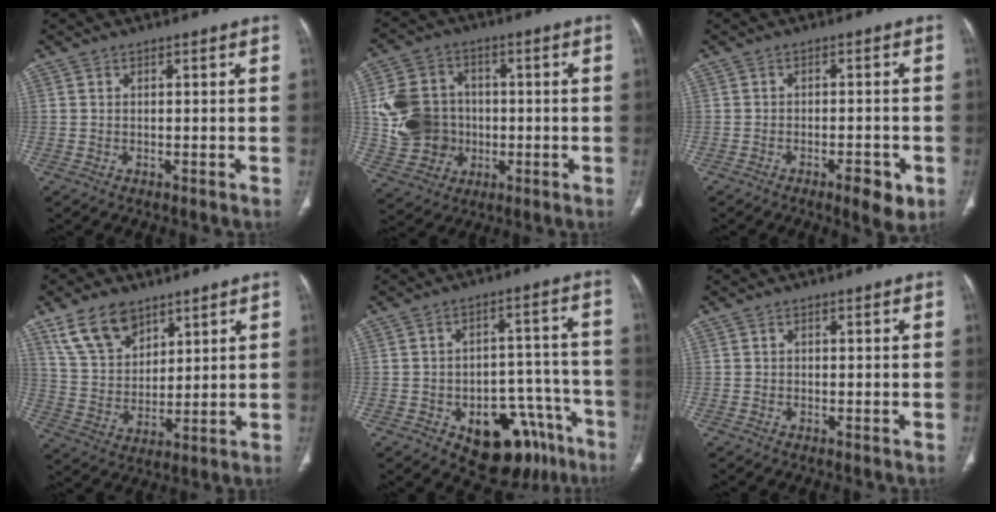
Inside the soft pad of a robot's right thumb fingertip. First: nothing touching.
{"total": 14.2, "force": [-0.1, 12.3, 6.9], "torque": [-0.116, 0.013, 0.009]}
{"total": 5.6, "force": [-2.7, 1.9, 4.4], "torque": [-0.055, 0.004, -0.036]}
{"total": 11.4, "force": [7.4, 6.7, 5.4], "torque": [-0.082, -0.031, 0.151]}
{"total": 17.4, "force": [-9.5, 10.1, 10.6], "torque": [-0.078, 0.077, -0.122]}
{"total": 0.0}